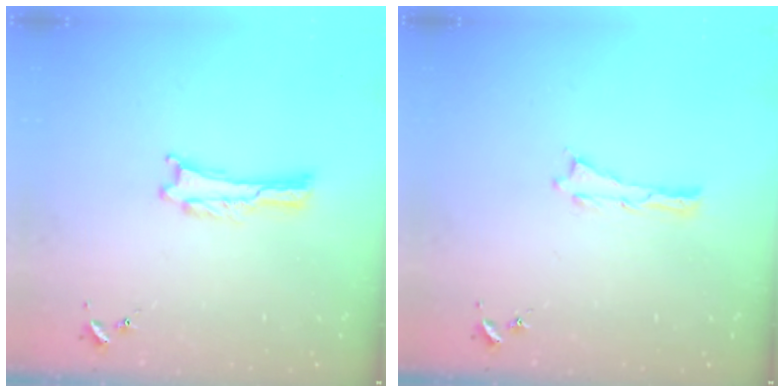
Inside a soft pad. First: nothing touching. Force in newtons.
{"total": 0.0}